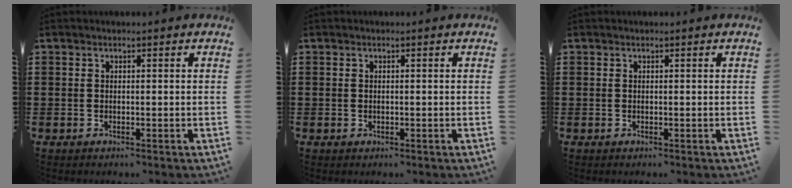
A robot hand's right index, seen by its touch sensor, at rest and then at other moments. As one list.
[{"total": 0.0}, {"total": 0.0}]